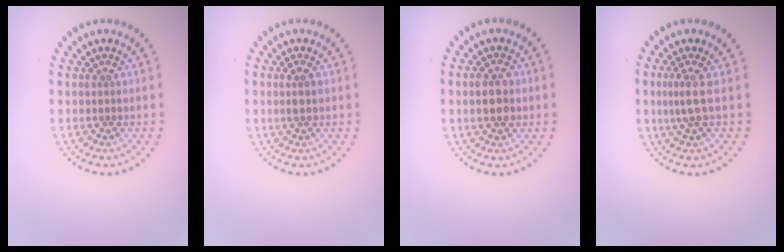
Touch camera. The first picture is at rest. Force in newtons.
{"total": 1.3, "press": 1.2, "slide": 0.4}
{"total": 2.9, "press": 2.9, "slide": 0.3}
{"total": 1.8, "press": 1.2, "slide": 1.3}